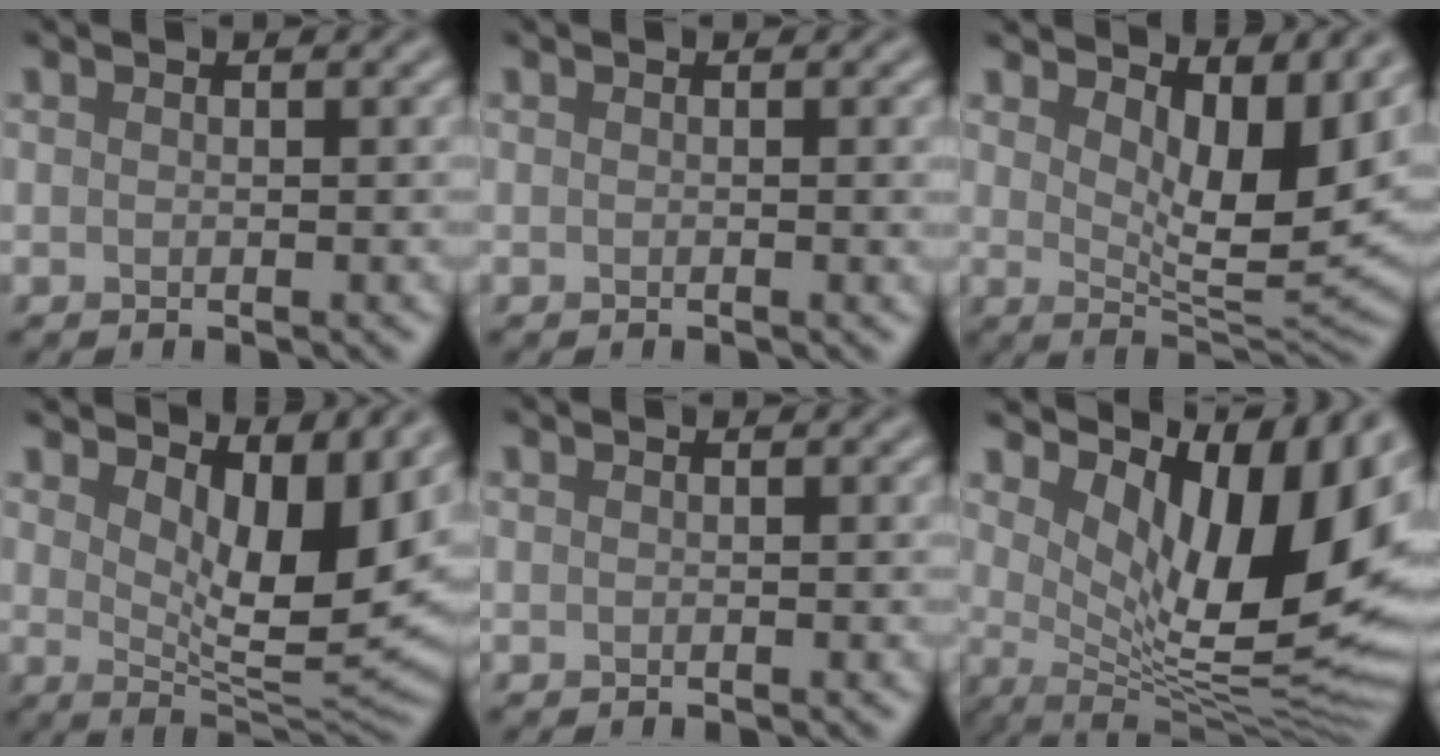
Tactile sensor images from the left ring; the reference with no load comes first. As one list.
[{"total": 0.7, "force": [0.1, 0.1, 0.7], "torque": [-0.005, 0.000, 0.000]}, {"total": 7.7, "force": [3.3, 2.7, 6.4], "torque": [-0.101, -0.023, 0.055]}, {"total": 8.7, "force": [3.5, 3.2, 7.3], "torque": [-0.121, -0.021, 0.059]}, {"total": 0.0}, {"total": 13.6, "force": [3.9, 5.7, 11.8], "torque": [-0.161, -0.016, 0.073]}]